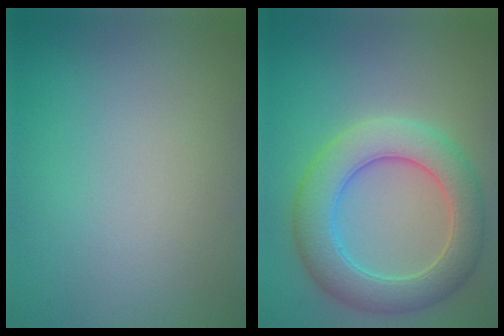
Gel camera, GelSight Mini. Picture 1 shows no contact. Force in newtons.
{"total": 7.2, "press": 7.2, "slide": 0.2}